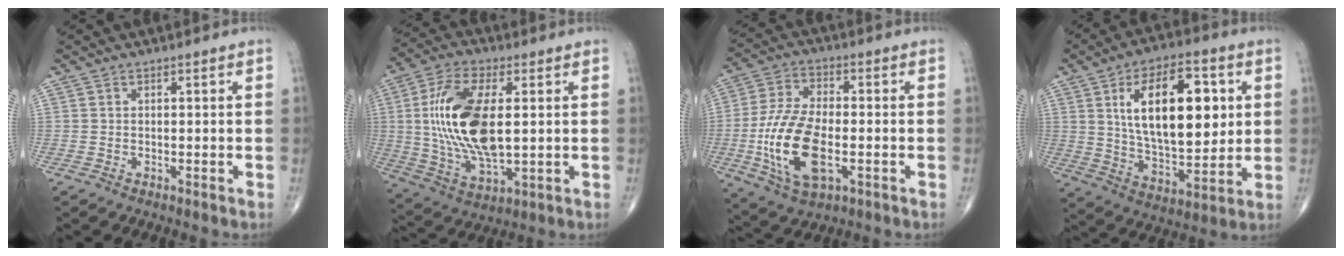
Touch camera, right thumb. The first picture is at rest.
{"total": 18.5, "force": [1.9, 8.5, 16.3], "torque": [-0.324, -0.010, 0.040]}
{"total": 16.0, "force": [-3.3, 7.8, 13.6], "torque": [-0.273, 0.006, -0.056]}
{"total": 20.9, "force": [5.0, 10.1, 17.6], "torque": [-0.254, -0.018, 0.085]}